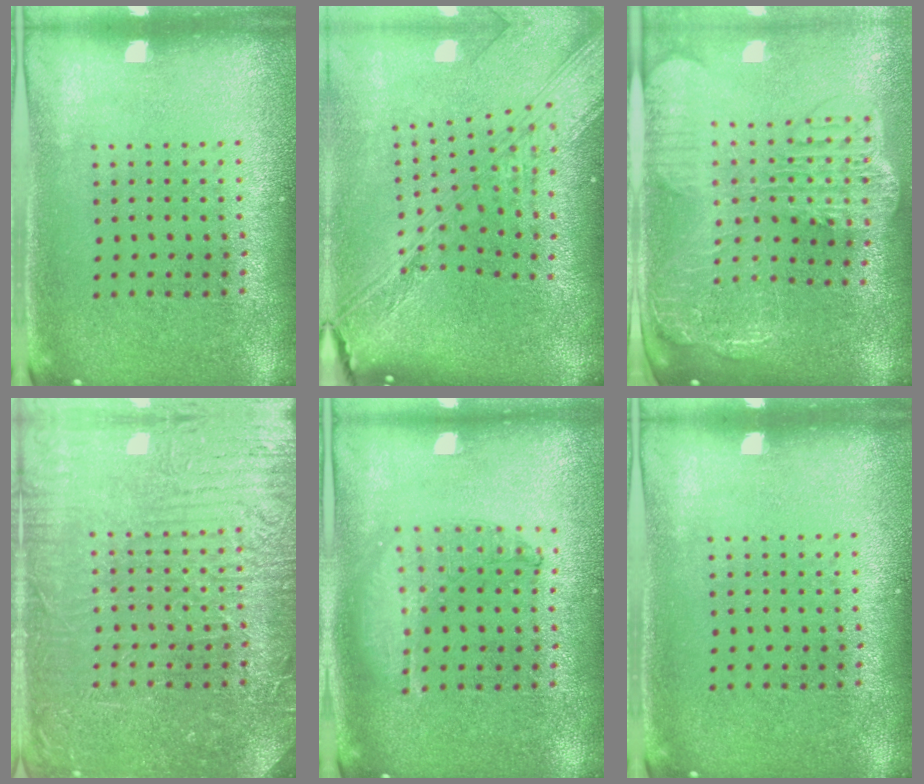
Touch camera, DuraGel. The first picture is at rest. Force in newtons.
{"total": 4.1, "press": 2.9, "slide": 2.8}
{"total": 3.7, "press": 2.9, "slide": 2.2}
{"total": 4.5, "press": 4.5, "slide": 0.6}
{"total": 1.0, "press": 1.0, "slide": 0.3}
{"total": 0.0}